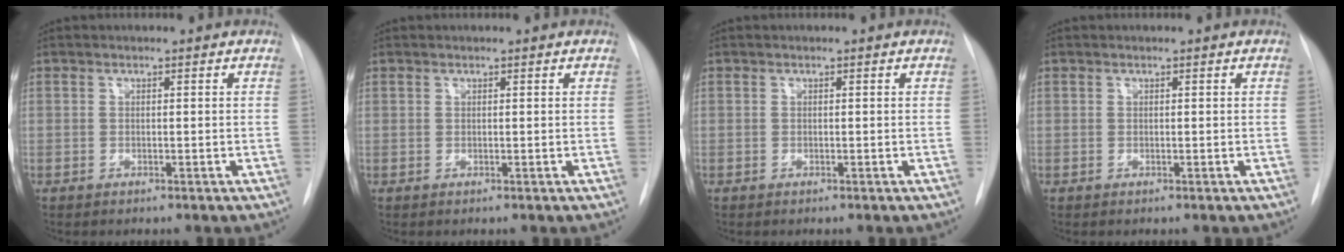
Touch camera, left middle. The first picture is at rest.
{"total": 0.0}
{"total": 0.0}
{"total": 0.0}